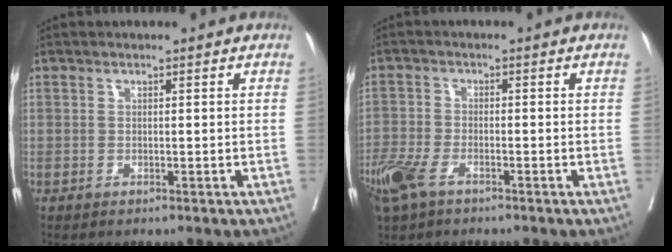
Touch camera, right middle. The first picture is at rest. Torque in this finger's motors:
{"motor_torque": [1.22, -0.91, 0.61, 0.20]}